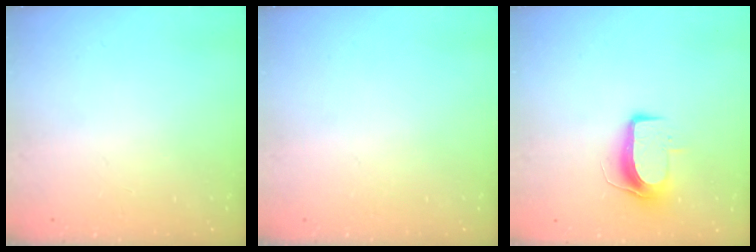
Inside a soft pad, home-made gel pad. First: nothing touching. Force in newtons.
{"total": 0.0}
{"total": 9.4, "press": 9.3, "slide": 0.9}